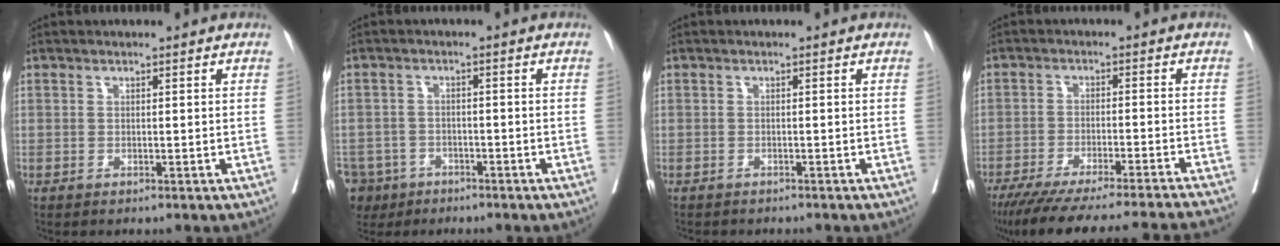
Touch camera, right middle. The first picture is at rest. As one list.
[{"total": 9.5, "force": [-6.1, 7.0, 2.1], "torque": [-0.071, -0.008, -0.100]}, {"total": 4.1, "force": [-3.6, 1.2, 1.4], "torque": [-0.023, -0.006, -0.045]}, {"total": 22.2, "force": [-20.2, -0.8, 9.3], "torque": [-0.110, -0.056, -0.280]}]